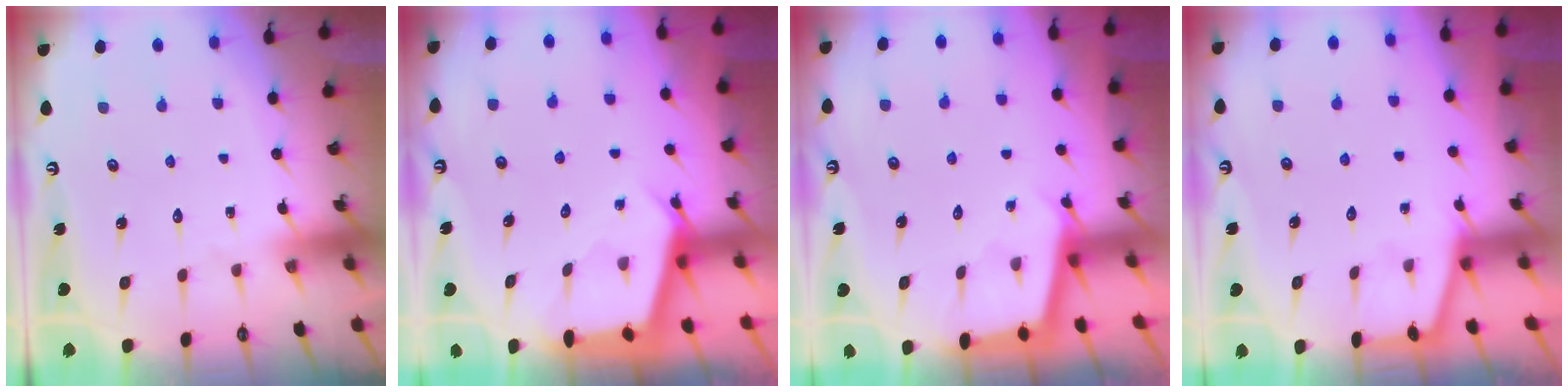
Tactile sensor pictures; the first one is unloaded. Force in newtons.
{"total": 2.9, "press": 2.9, "slide": 0.3}
{"total": 2.1, "press": 2.1, "slide": 0.2}
{"total": 1.2, "press": 1.2, "slide": 0.3}